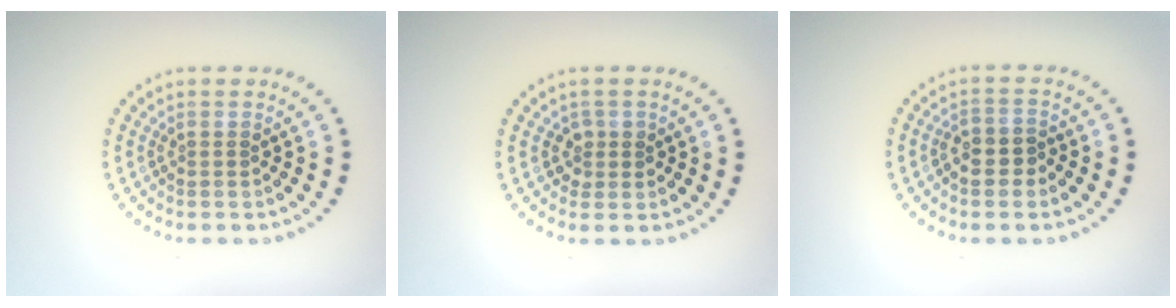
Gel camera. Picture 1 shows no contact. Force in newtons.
{"total": 1.3, "press": 1.2, "slide": 0.6}
{"total": 2.3, "press": 2.1, "slide": 0.9}